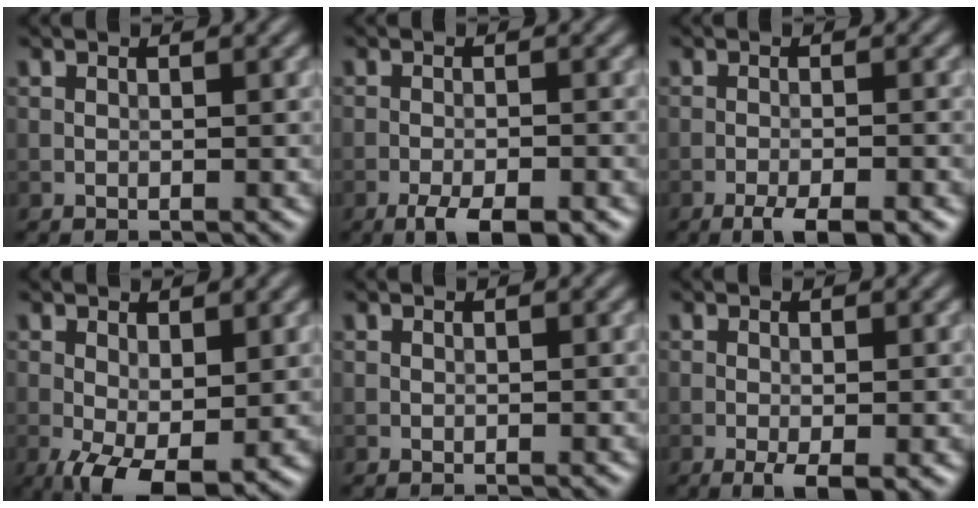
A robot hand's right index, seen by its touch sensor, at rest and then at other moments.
{"total": 3.9, "force": [-2.5, 1.1, 2.8], "torque": [-0.052, -0.004, -0.040]}
{"total": 3.4, "force": [-2.2, 0.6, 2.5], "torque": [-0.045, -0.001, -0.039]}
{"total": 6.0, "force": [-1.7, 2.9, 5.0], "torque": [-0.099, -0.020, -0.022]}
{"total": 0.0}
{"total": 2.7, "force": [-1.0, 0.6, 2.4], "torque": [-0.043, -0.008, -0.017]}